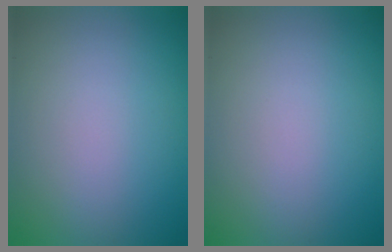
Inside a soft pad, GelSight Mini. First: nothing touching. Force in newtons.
{"total": 0.0}